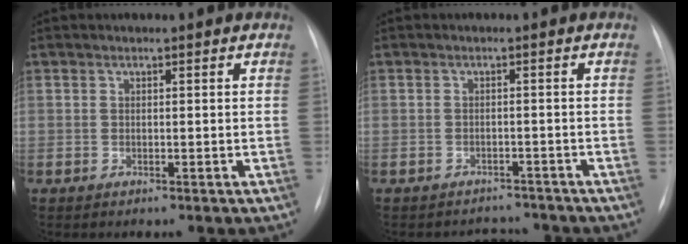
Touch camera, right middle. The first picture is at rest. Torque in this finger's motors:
{"motor_torque": [-0.01, 0.00, -0.01, 0.00]}